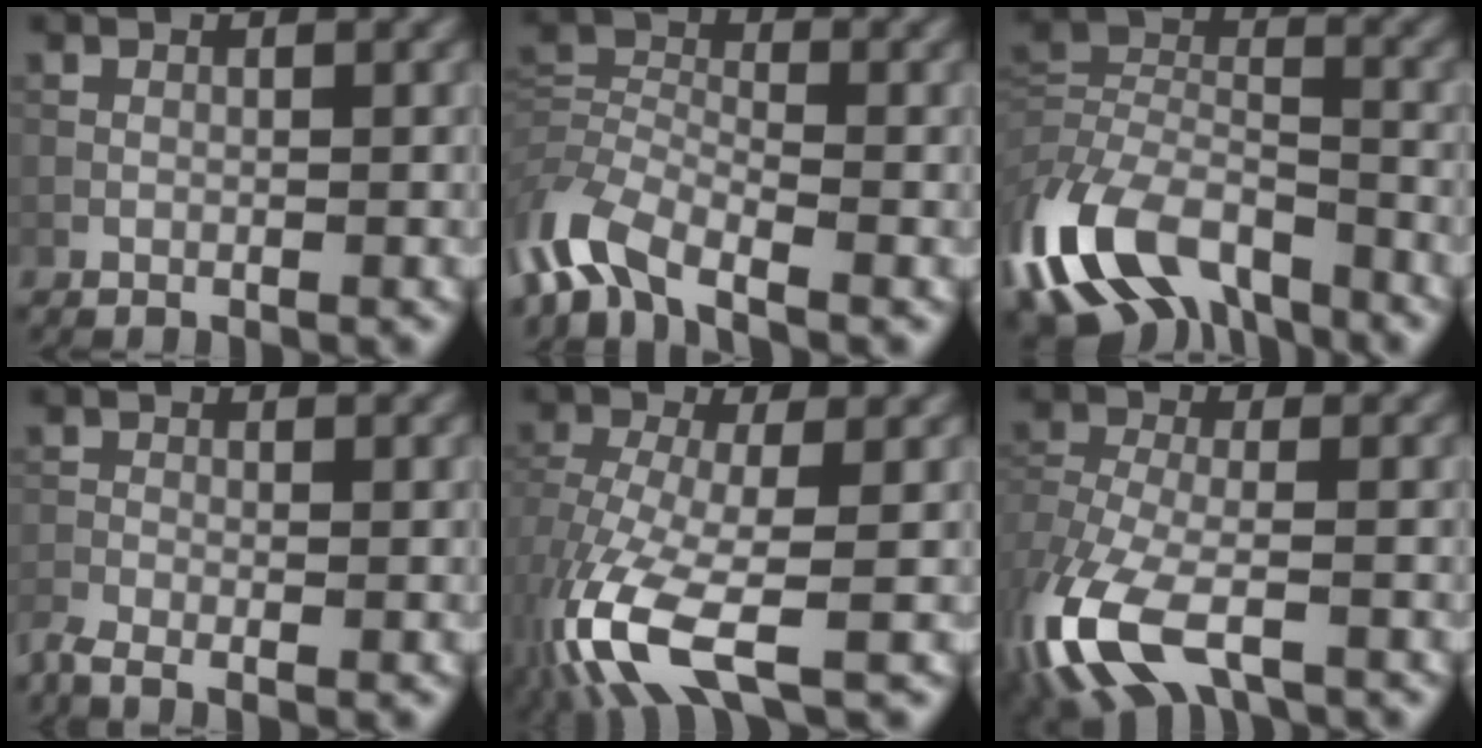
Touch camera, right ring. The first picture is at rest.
{"total": 7.1, "force": [-4.6, 3.2, 4.3], "torque": [-0.091, -0.003, -0.107]}
{"total": 13.2, "force": [-7.3, 7.6, 8.0], "torque": [-0.176, -0.004, -0.142]}
{"total": 2.1, "force": [-1.8, 0.5, 1.0], "torque": [-0.028, -0.013, -0.046]}
{"total": 9.6, "force": [-4.4, 3.6, 7.7], "torque": [-0.178, -0.010, -0.091]}
{"total": 9.8, "force": [-4.9, 5.0, 6.9], "torque": [-0.171, -0.021, -0.096]}